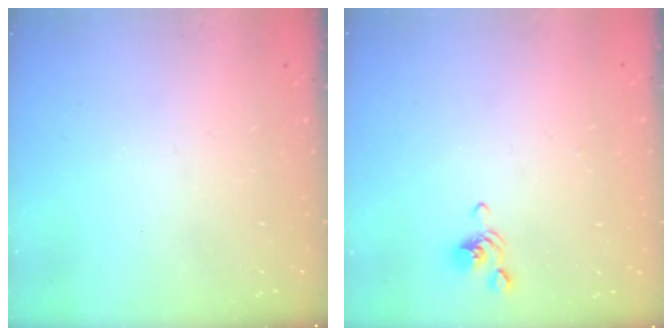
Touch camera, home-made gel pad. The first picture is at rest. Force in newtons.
{"total": 2.8, "press": 2.8, "slide": 0.3}